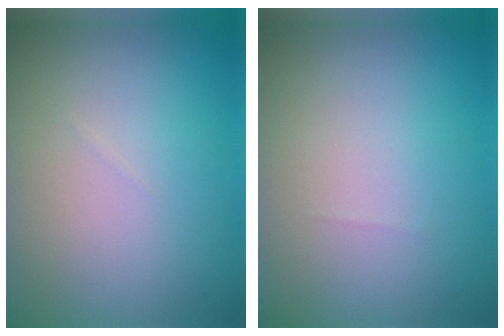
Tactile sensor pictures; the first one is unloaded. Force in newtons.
{"total": 0.0}